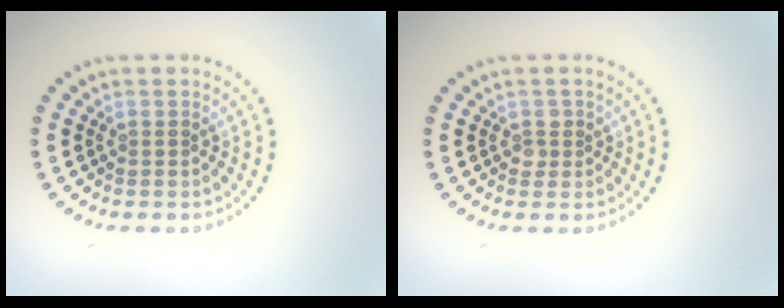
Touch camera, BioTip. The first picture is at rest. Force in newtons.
{"total": 1.1, "press": 1.0, "slide": 0.4}